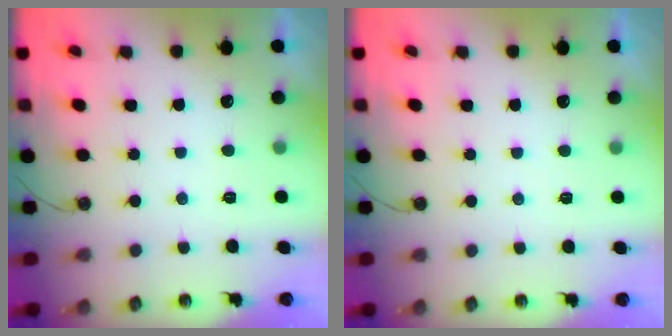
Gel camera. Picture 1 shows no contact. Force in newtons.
{"total": 3.0, "press": 3.0, "slide": 0.3}